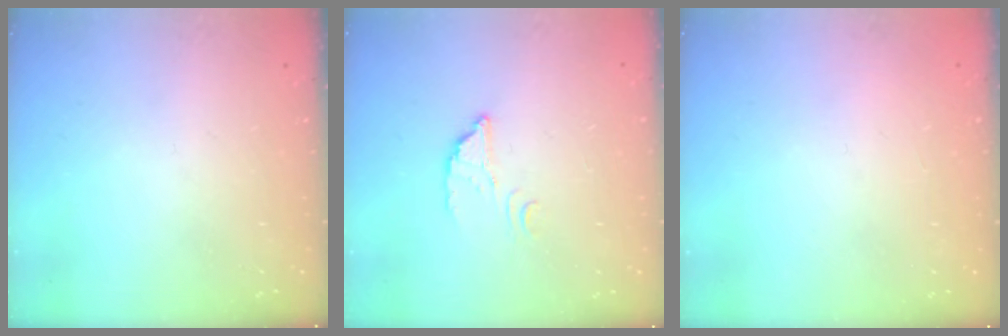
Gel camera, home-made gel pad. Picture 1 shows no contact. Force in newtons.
{"total": 3.0, "press": 3.0, "slide": 0.2}
{"total": 2.1, "press": 2.1, "slide": 0.1}